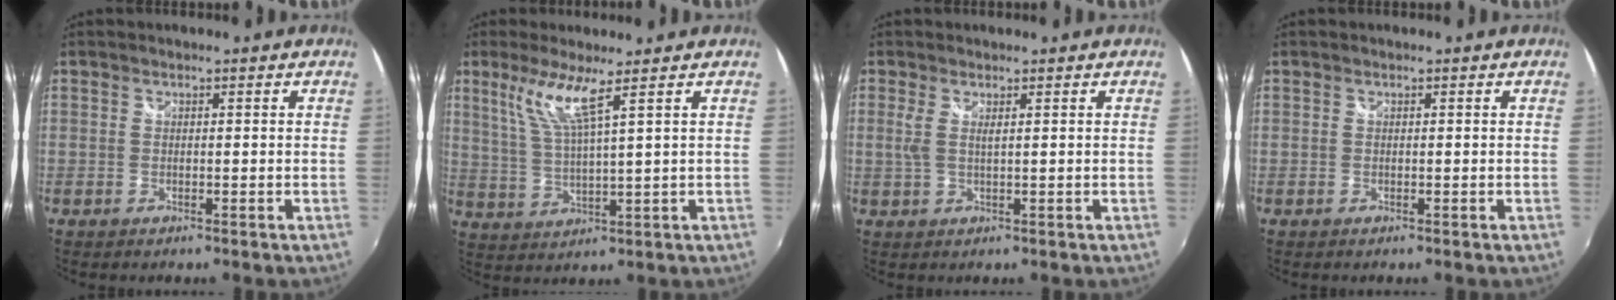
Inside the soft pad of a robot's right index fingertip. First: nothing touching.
{"total": 6.8, "force": [4.1, -0.2, 5.5], "torque": [-0.113, -0.006, 0.089]}
{"total": 2.2, "force": [0.8, 0.1, 2.0], "torque": [-0.040, -0.002, 0.013]}
{"total": 0.0}